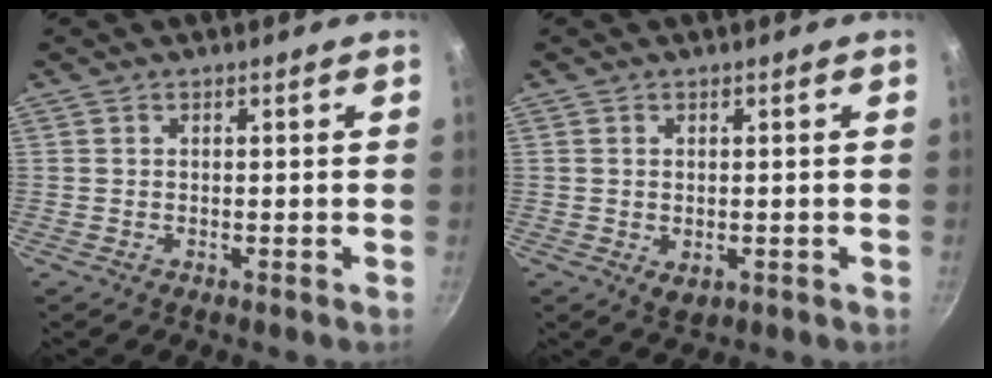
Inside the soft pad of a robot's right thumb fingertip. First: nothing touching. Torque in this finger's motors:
{"motor_torque": [-0.08, 0.16, 0.20, 0.49, 0.01]}